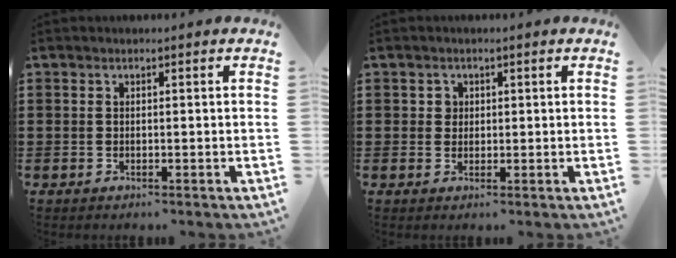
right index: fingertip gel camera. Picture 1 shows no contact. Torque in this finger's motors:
{"motor_torque": [0.02, 0.27, -0.01, -0.01]}